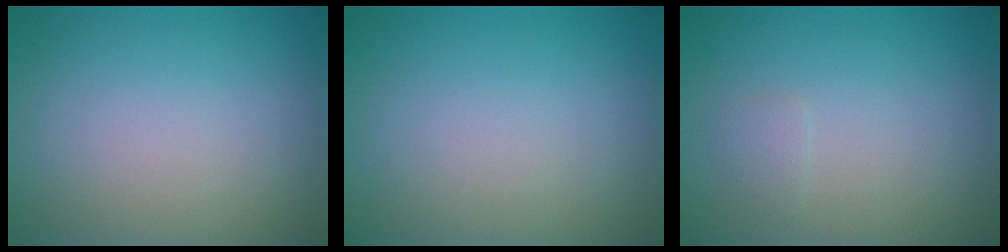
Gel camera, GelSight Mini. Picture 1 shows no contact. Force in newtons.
{"total": 0.0}
{"total": 0.7, "press": 0.7, "slide": 0.0}